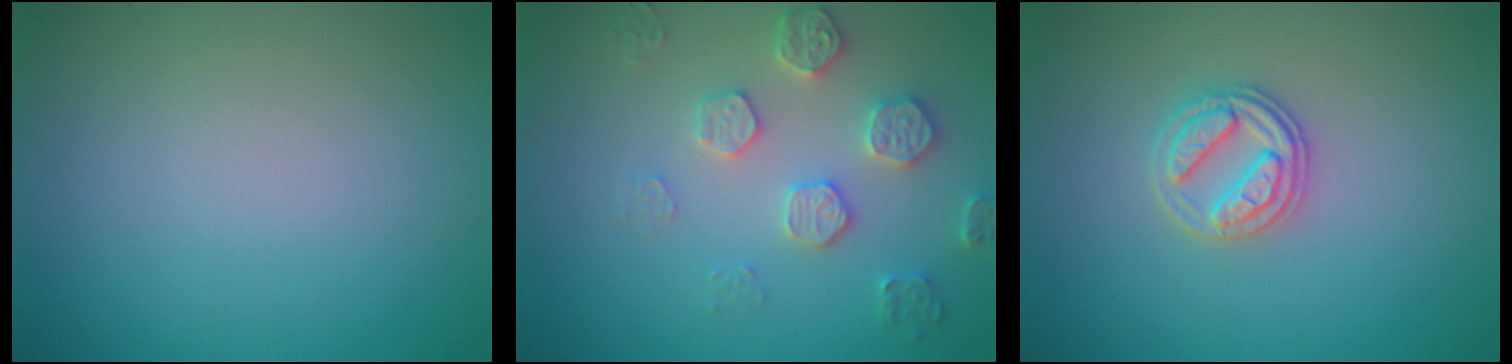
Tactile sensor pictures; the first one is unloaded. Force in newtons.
{"total": 3.6, "press": 3.5, "slide": 0.8}
{"total": 2.7, "press": 2.6, "slide": 0.5}